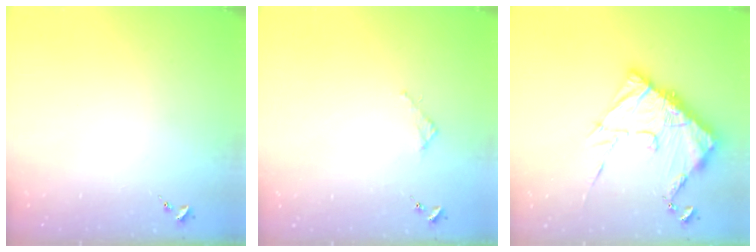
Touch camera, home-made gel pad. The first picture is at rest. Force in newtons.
{"total": 2.4, "press": 2.3, "slide": 0.3}
{"total": 18.0, "press": 17.9, "slide": 1.6}